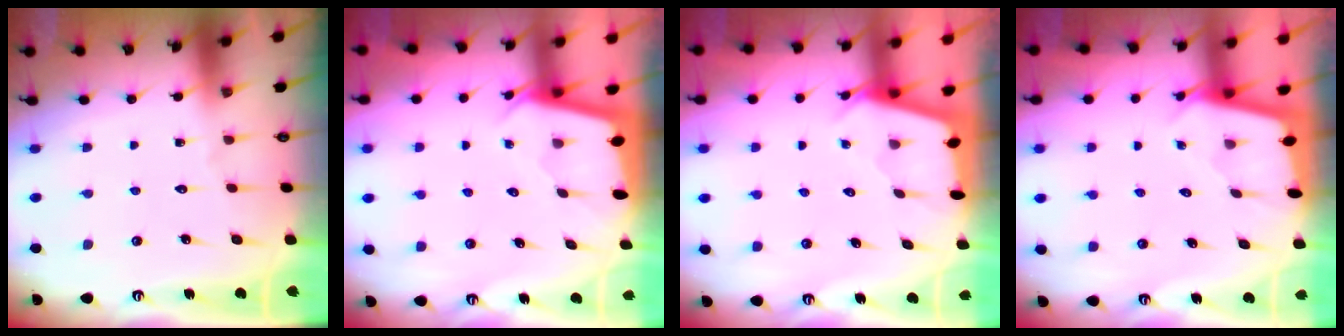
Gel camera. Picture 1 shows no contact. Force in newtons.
{"total": 2.1, "press": 2.1, "slide": 0.2}
{"total": 2.6, "press": 2.5, "slide": 0.3}
{"total": 1.9, "press": 1.9, "slide": 0.2}